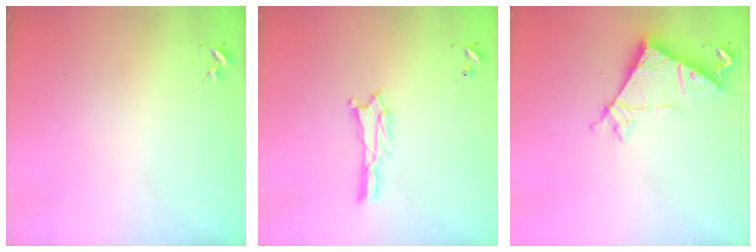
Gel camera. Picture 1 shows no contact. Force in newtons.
{"total": 2.0, "press": 2.0, "slide": 0.3}
{"total": 6.9, "press": 6.9, "slide": 0.5}